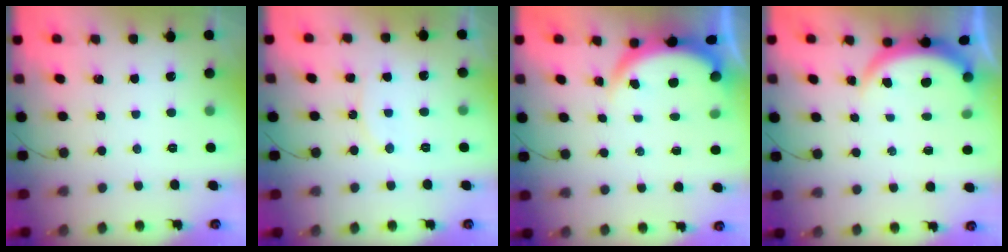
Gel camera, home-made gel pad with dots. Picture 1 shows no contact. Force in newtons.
{"total": 7.3, "press": 6.9, "slide": 2.5}
{"total": 4.0, "press": 4.0, "slide": 0.1}
{"total": 3.9, "press": 3.9, "slide": 0.1}